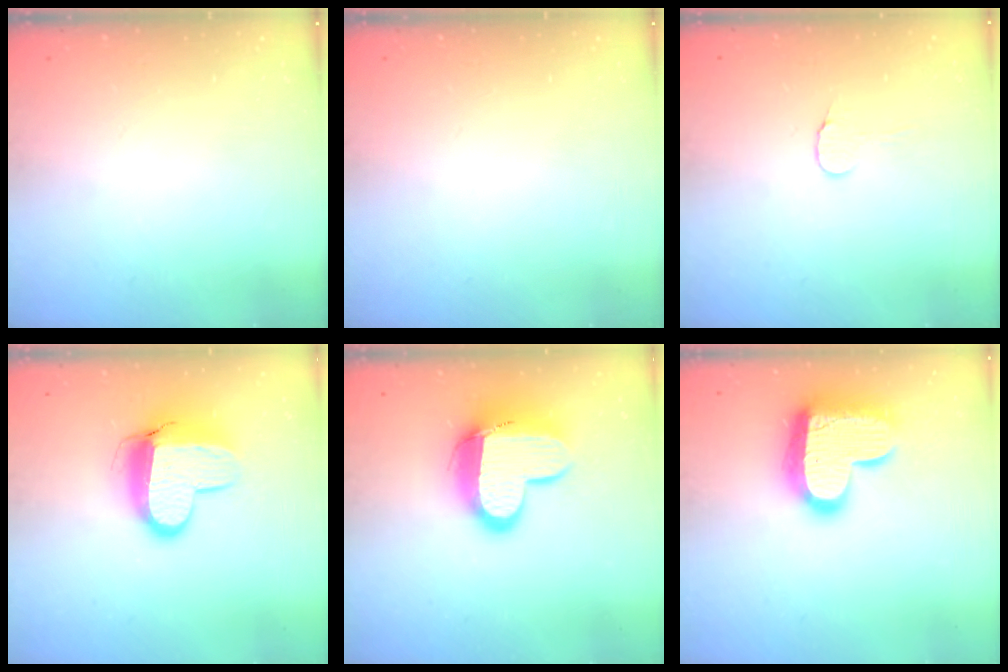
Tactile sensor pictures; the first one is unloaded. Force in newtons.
{"total": 0.0}
{"total": 4.5, "press": 4.5, "slide": 0.4}
{"total": 11.8, "press": 11.8, "slide": 1.2}
{"total": 14.3, "press": 14.3, "slide": 1.2}
{"total": 18.0, "press": 17.9, "slide": 1.3}